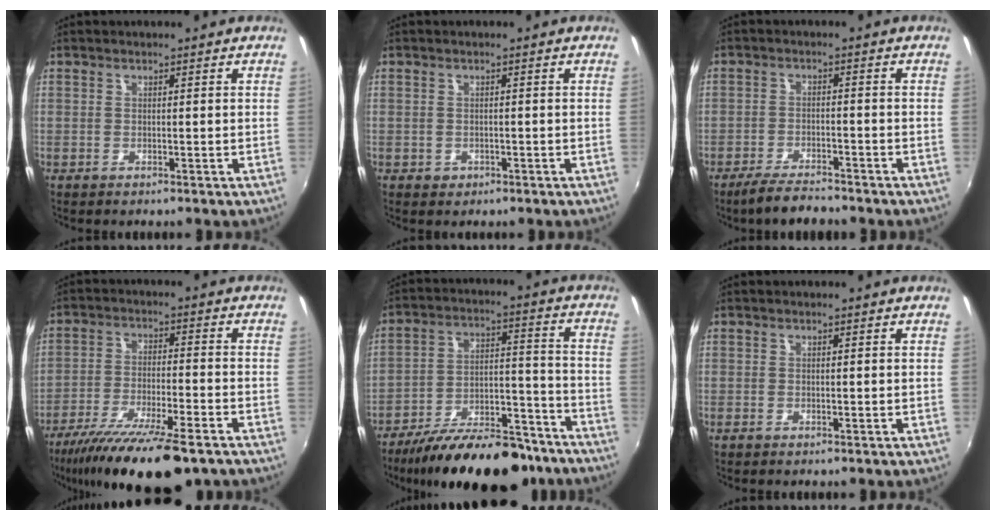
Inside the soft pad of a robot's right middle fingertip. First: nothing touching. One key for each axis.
{"total": 1.5, "fx": -0.7, "fy": 1.3, "fz": 0.5, "tx": -0.010, "ty": -0.004, "tz": -0.007}
{"total": 5.9, "fx": -5.2, "fy": 1.1, "fz": 2.7, "tx": -0.071, "ty": -0.010, "tz": -0.092}
{"total": 17.5, "fx": -13.2, "fy": 3.3, "fz": 11.1, "tx": -0.215, "ty": -0.044, "tz": -0.220}
{"total": 22.3, "fx": -17.2, "fy": 7.8, "fz": 11.8, "tx": -0.198, "ty": -0.003, "tz": -0.248}
{"total": 0.0}